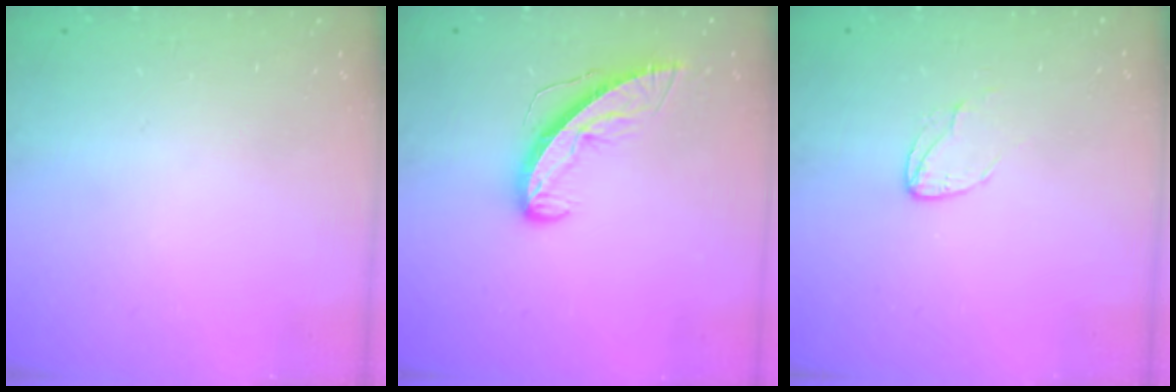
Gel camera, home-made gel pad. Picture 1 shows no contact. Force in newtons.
{"total": 10.1, "press": 10.1, "slide": 0.9}
{"total": 4.4, "press": 4.4, "slide": 0.4}